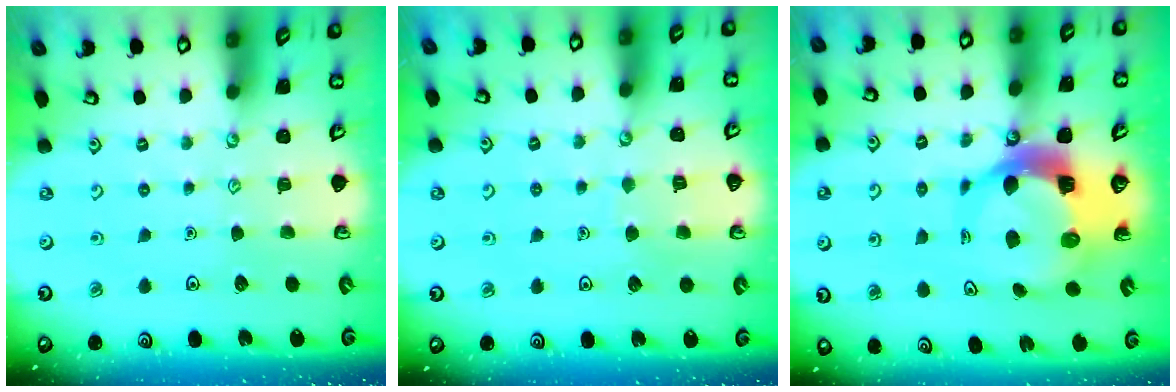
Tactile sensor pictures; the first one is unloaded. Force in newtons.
{"total": 5.8, "press": 5.8, "slide": 0.4}
{"total": 10.1, "press": 10.0, "slide": 1.5}